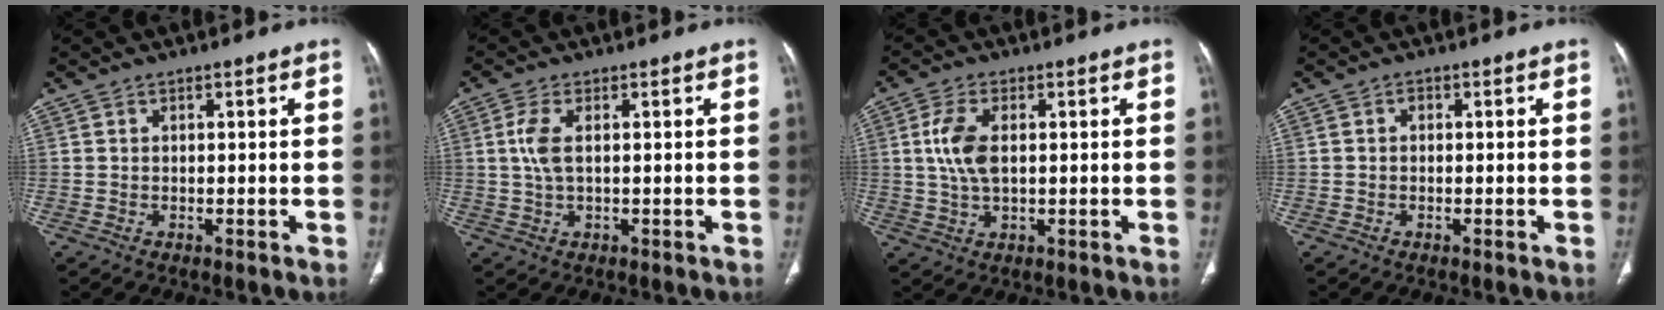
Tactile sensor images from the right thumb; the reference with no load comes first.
{"total": 4.0, "force": [0.6, 1.6, 3.7], "torque": [-0.100, 0.005, 0.011]}
{"total": 6.7, "force": [1.0, 3.4, 5.7], "torque": [-0.125, 0.002, 0.018]}
{"total": 0.7, "force": [0.0, 0.5, 0.4], "torque": [0.002, 0.004, -0.006]}